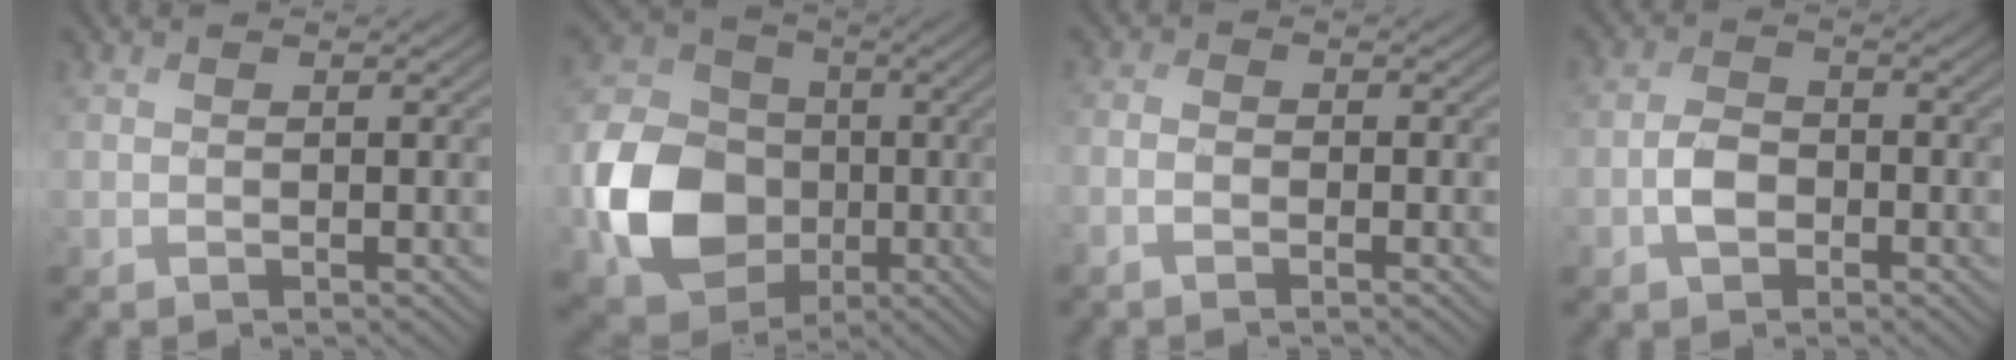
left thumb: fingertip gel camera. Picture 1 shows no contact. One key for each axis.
{"total": 12.4, "fx": -3.5, "fy": 10.0, "fz": 6.4, "tx": -0.149, "ty": -0.010, "tz": -0.079}
{"total": 1.4, "fx": -1.4, "fy": 0.2, "fz": 0.3, "tx": 0.001, "ty": 0.005, "tz": -0.036}
{"total": 3.5, "fx": -2.0, "fy": 2.1, "fz": 1.9, "tx": -0.037, "ty": 0.001, "tz": -0.048}